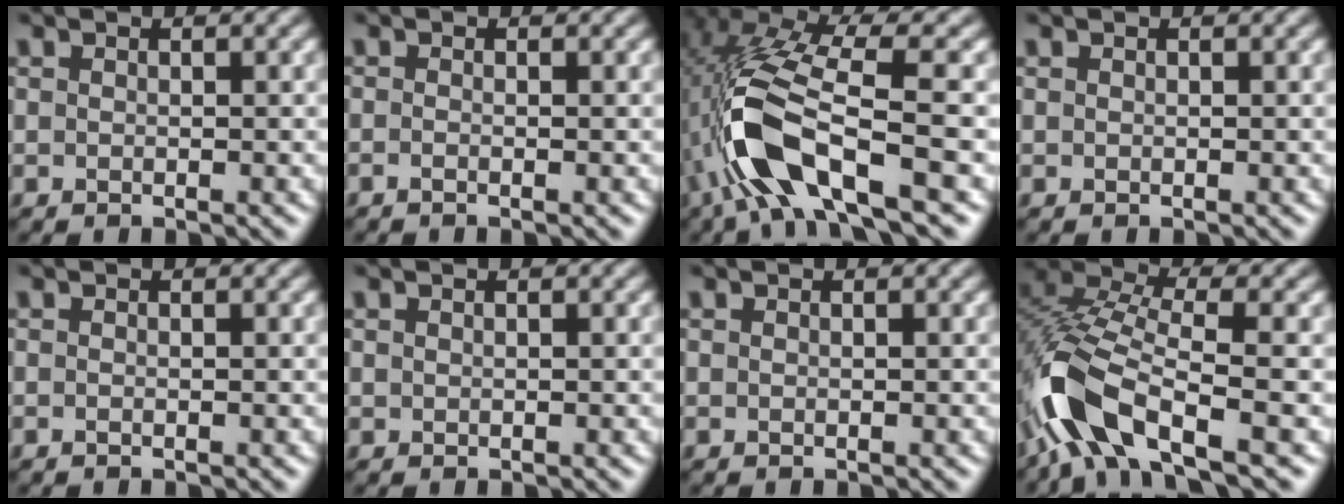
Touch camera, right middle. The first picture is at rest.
{"total": 0.6, "force": [-0.4, 0.2, 0.4], "torque": [-0.005, -0.008, -0.009]}
{"total": 9.7, "force": [-2.8, 3.3, 8.7], "torque": [-0.186, 0.006, -0.058]}
{"total": 0.0}
{"total": 0.0}
{"total": 0.0}
{"total": 0.0}
{"total": 9.2, "force": [-4.0, 3.6, 7.5], "torque": [-0.162, 0.009, -0.094]}